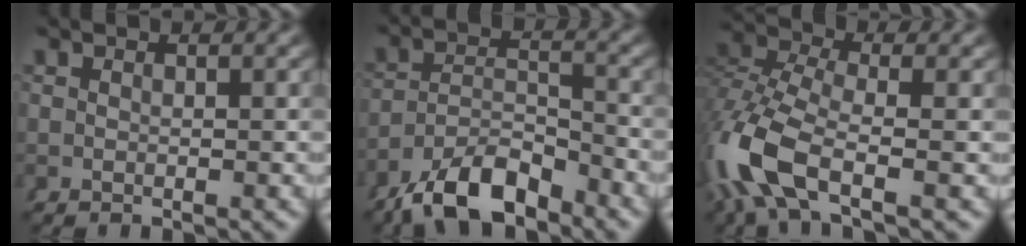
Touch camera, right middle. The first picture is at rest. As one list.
[{"total": 6.9, "force": [-5.4, 3.1, 3.1], "torque": [-0.041, -0.011, -0.089]}, {"total": 6.5, "force": [-2.2, 3.9, 4.7], "torque": [-0.137, -0.026, -0.031]}]